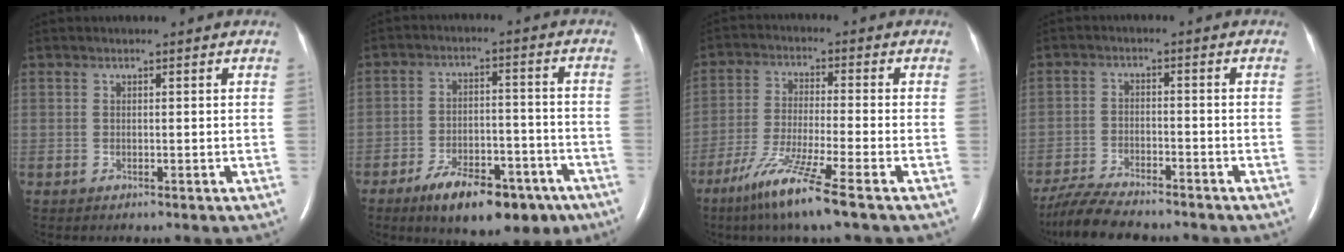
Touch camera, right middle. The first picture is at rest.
{"total": 13.6, "force": [-9.0, 5.7, 8.5], "torque": [-0.120, 0.009, -0.132]}
{"total": 10.0, "force": [-6.4, -0.8, 7.7], "torque": [-0.158, -0.036, -0.122]}
{"total": 9.7, "force": [-8.6, 1.4, 4.2], "torque": [-0.077, -0.023, -0.144]}